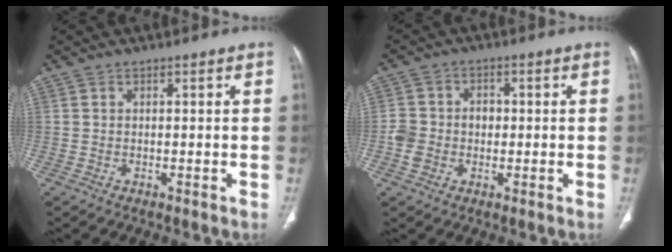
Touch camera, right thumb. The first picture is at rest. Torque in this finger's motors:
{"motor_torque": [0.59, 0.51, 0.67, 0.27, -0.01]}